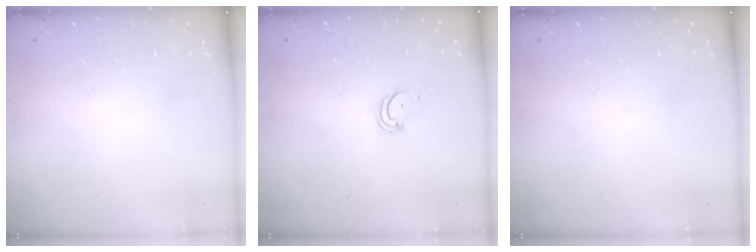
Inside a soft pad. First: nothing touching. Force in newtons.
{"total": 3.0, "press": 3.0, "slide": 0.2}
{"total": 0.0}